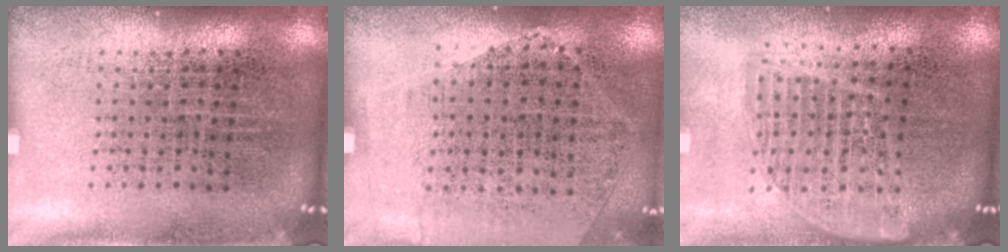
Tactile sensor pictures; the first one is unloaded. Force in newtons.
{"total": 1.2, "press": 0.9, "slide": 0.7}
{"total": 1.6, "press": 1.4, "slide": 0.7}